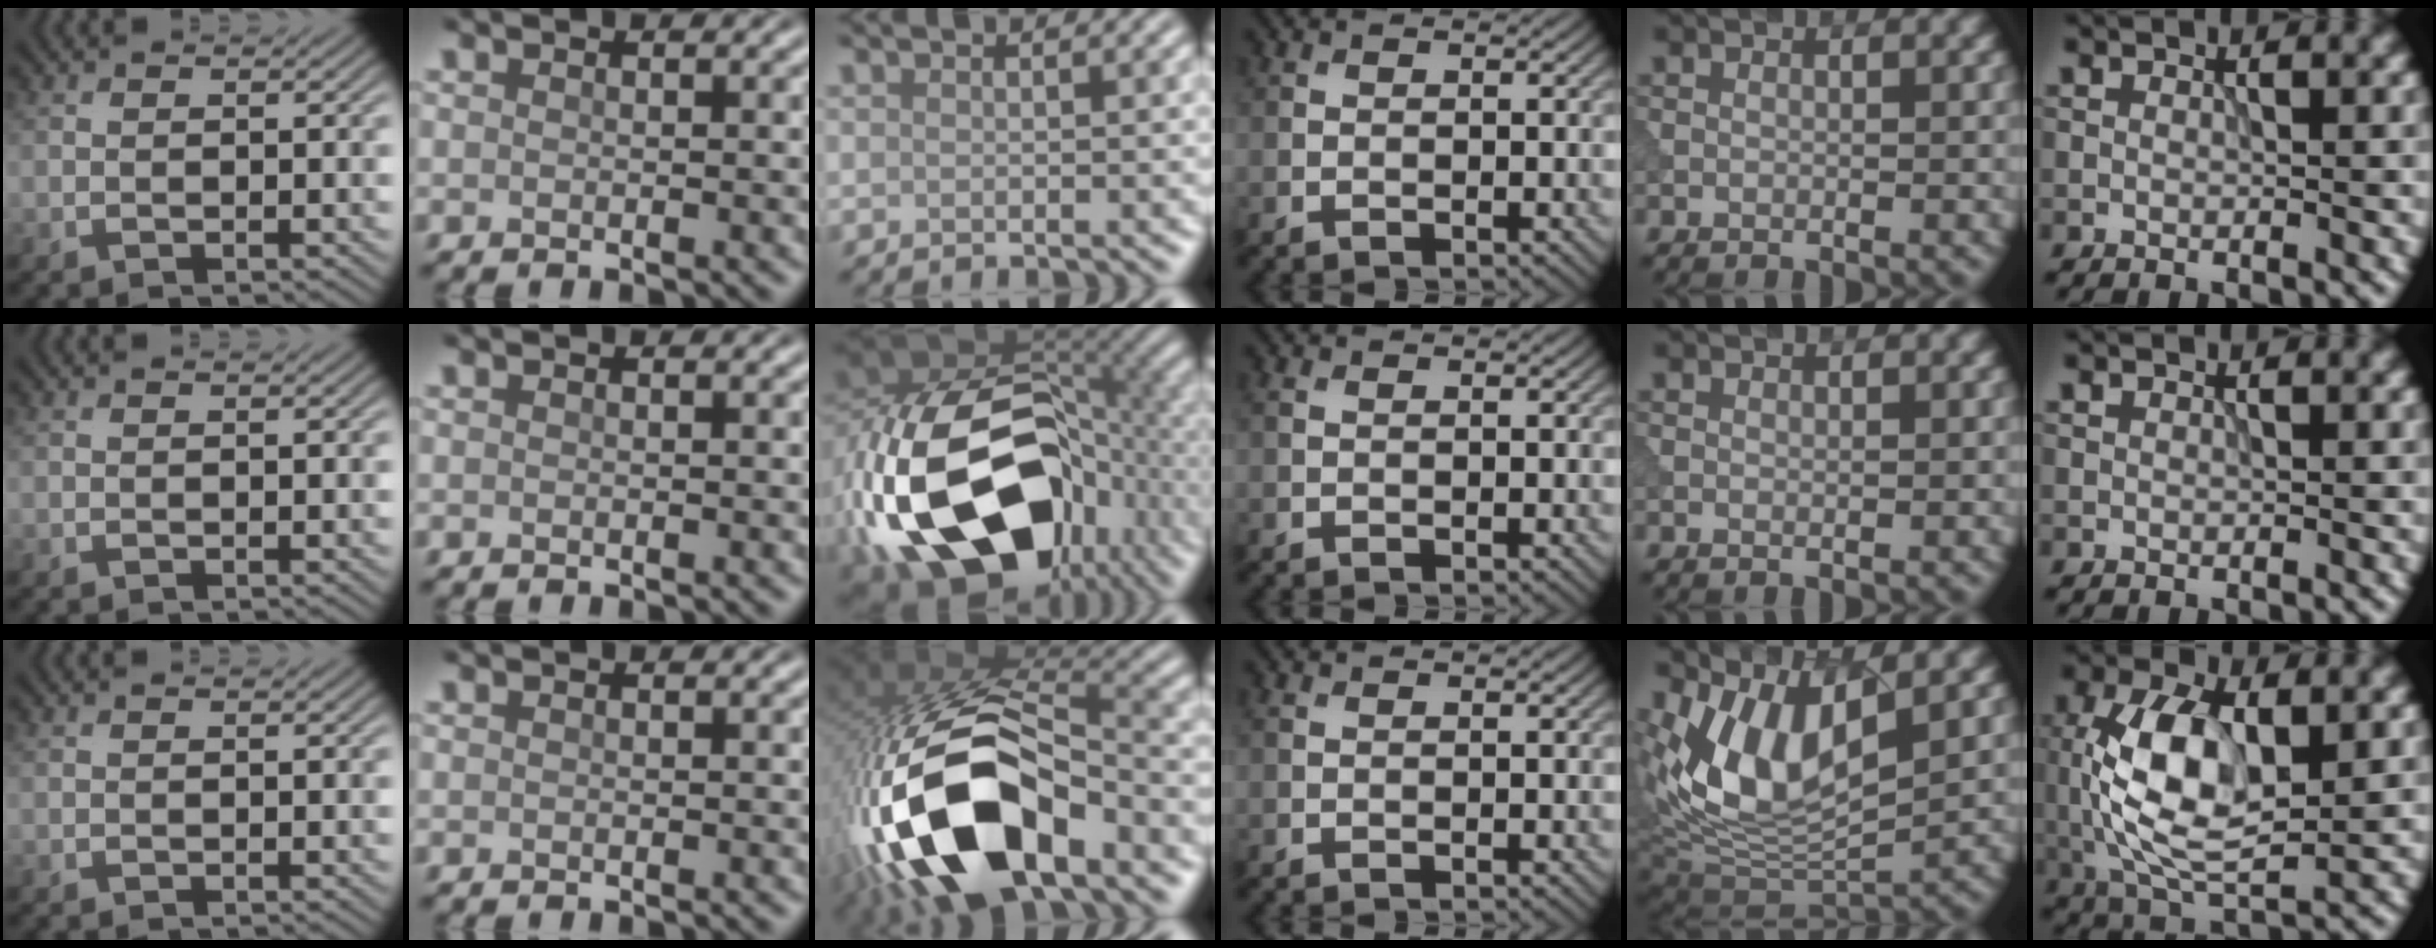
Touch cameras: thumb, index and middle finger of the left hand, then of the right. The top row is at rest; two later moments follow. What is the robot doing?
{"motion": "insert", "object": "power adapter"}